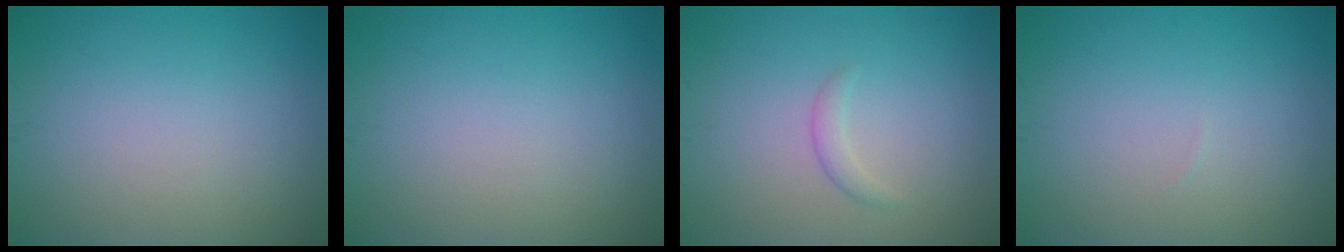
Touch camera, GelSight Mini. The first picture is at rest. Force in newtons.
{"total": 0.0}
{"total": 1.1, "press": 1.1, "slide": 0.1}
{"total": 0.0}